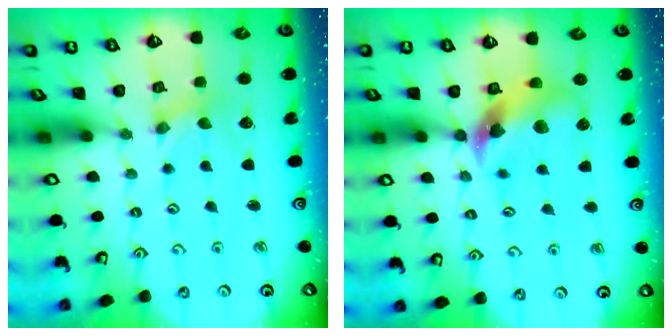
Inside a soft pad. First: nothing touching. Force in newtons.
{"total": 10.4, "press": 10.3, "slide": 1.6}